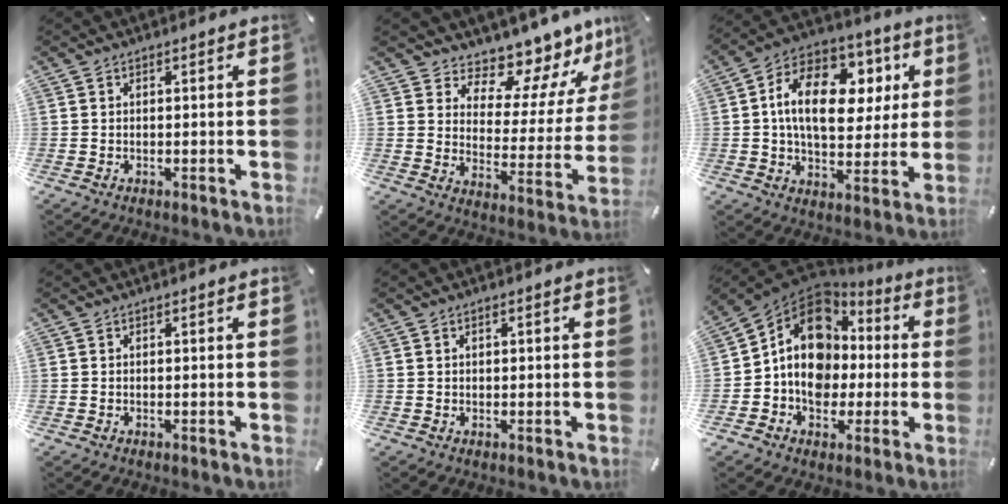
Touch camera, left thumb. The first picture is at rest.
{"total": 10.4, "force": [9.5, 4.0, 1.2], "torque": [-0.026, -0.107, 0.162]}
{"total": 19.0, "force": [4.6, 12.2, 13.8], "torque": [-0.229, -0.005, 0.078]}
{"total": 0.0}
{"total": 0.8, "force": [0.3, 0.6, 0.5], "torque": [-0.011, 0.004, 0.005]}
{"total": 14.7, "force": [0.3, 12.2, 8.2], "torque": [-0.151, -0.001, 0.007]}